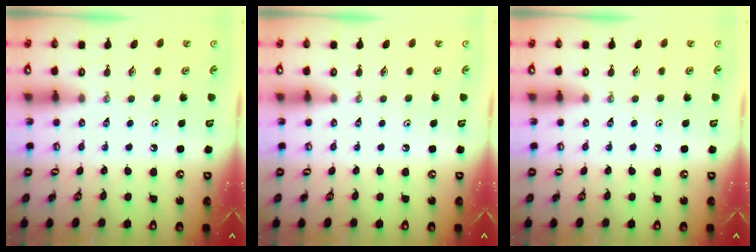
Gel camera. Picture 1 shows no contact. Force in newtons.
{"total": 0.0}
{"total": 0.0}